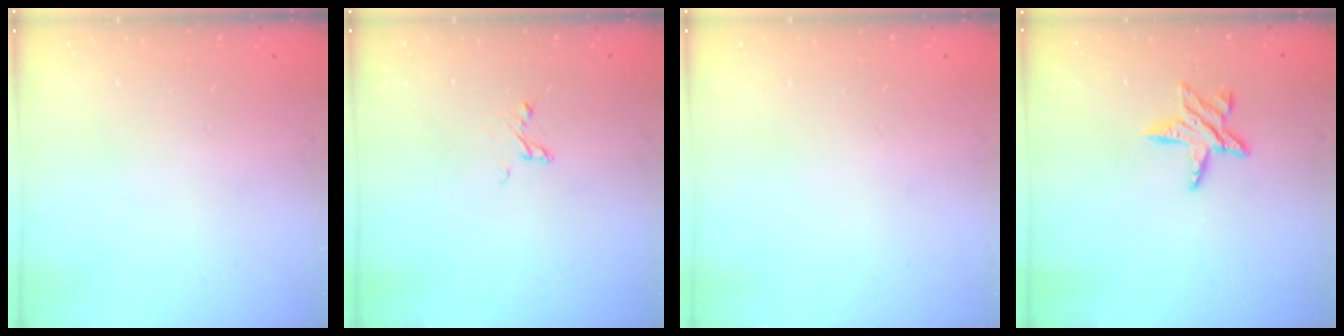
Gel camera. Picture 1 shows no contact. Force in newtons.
{"total": 3.1, "press": 3.1, "slide": 0.4}
{"total": 0.0}
{"total": 7.4, "press": 7.4, "slide": 0.1}